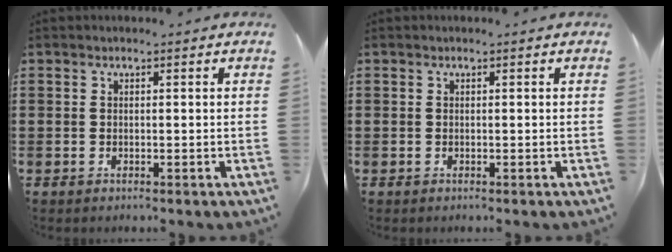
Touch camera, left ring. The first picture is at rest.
{"total": 0.0}